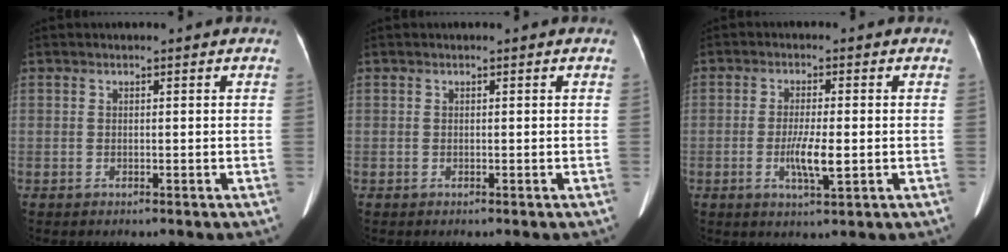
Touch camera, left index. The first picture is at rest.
{"total": 0.0}
{"total": 5.0, "force": [-1.0, 0.7, 4.9], "torque": [-0.096, -0.008, -0.016]}